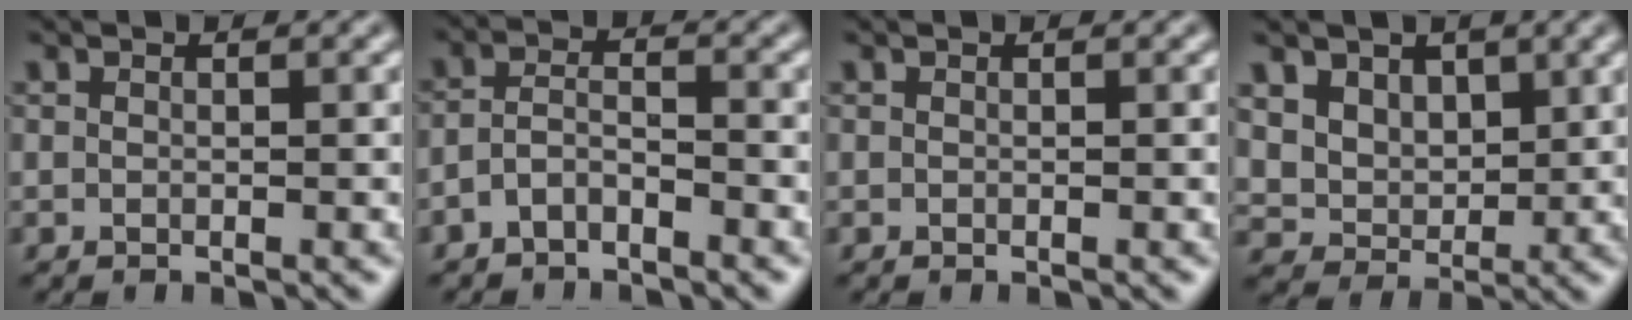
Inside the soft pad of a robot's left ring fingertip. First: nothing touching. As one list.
[{"total": 2.3, "force": [-1.5, 0.9, 1.4], "torque": [-0.030, 0.008, -0.036]}, {"total": 0.0}, {"total": 5.1, "force": [2.4, 4.0, 2.1], "torque": [-0.059, -0.012, 0.055]}]